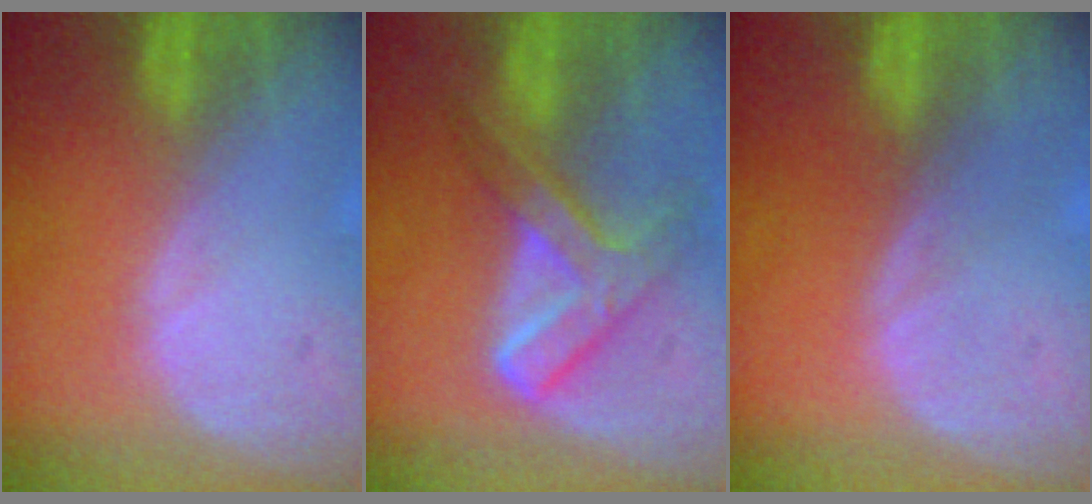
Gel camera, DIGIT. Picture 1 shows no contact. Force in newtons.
{"total": 7.3, "press": 6.2, "slide": 3.8}
{"total": 0.0}